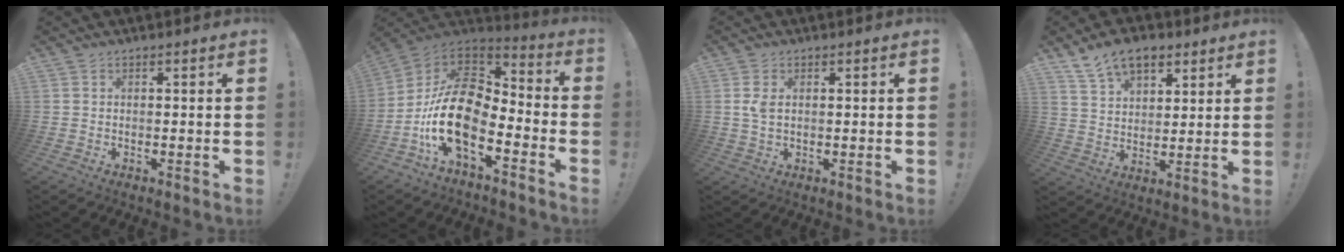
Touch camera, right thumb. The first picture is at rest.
{"total": 19.1, "force": [-6.0, 9.6, 15.4], "torque": [-0.302, 0.026, -0.100]}
{"total": 3.1, "force": [0.7, 1.7, 2.4], "torque": [-0.042, 0.002, 0.013]}
{"total": 11.1, "force": [7.4, 6.4, 5.1], "torque": [-0.087, -0.034, 0.142]}